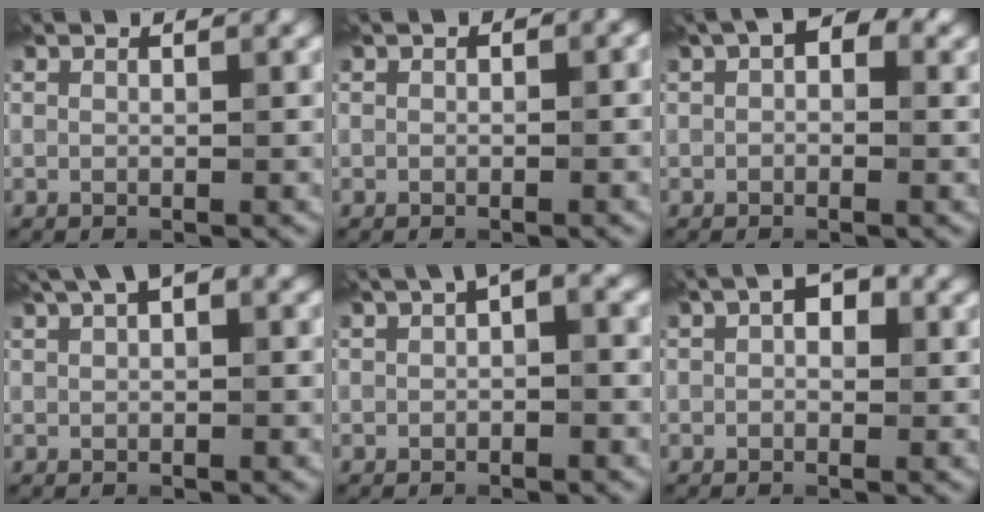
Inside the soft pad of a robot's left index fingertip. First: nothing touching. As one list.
[{"total": 1.0, "force": [0.0, 0.7, 0.8], "torque": [-0.007, 0.002, -0.001]}, {"total": 2.9, "force": [0.8, 1.8, 2.2], "torque": [-0.022, 0.011, 0.002]}, {"total": 3.1, "force": [1.6, 1.2, 2.4], "torque": [-0.038, 0.014, 0.029]}, {"total": 2.7, "force": [0.6, 1.0, 2.4], "torque": [-0.028, 0.016, 0.006]}, {"total": 2.1, "force": [0.3, 1.1, 1.8], "torque": [-0.026, 0.011, -0.002]}]